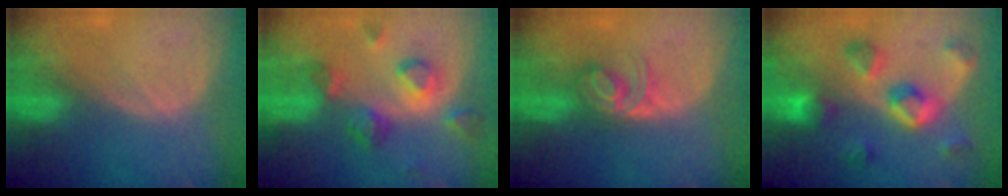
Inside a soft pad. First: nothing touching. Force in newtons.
{"total": 7.4, "press": 7.3, "slide": 1.1}
{"total": 5.7, "press": 4.9, "slide": 2.9}
{"total": 8.0, "press": 7.9, "slide": 1.3}